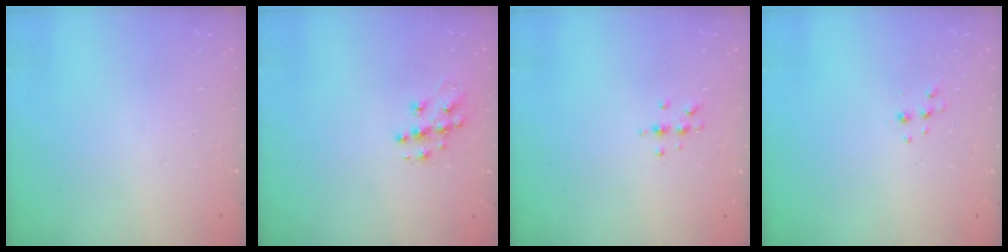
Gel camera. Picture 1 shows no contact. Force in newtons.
{"total": 10.2, "press": 10.2, "slide": 0.7}
{"total": 4.9, "press": 4.9, "slide": 0.7}
{"total": 3.8, "press": 3.7, "slide": 0.7}